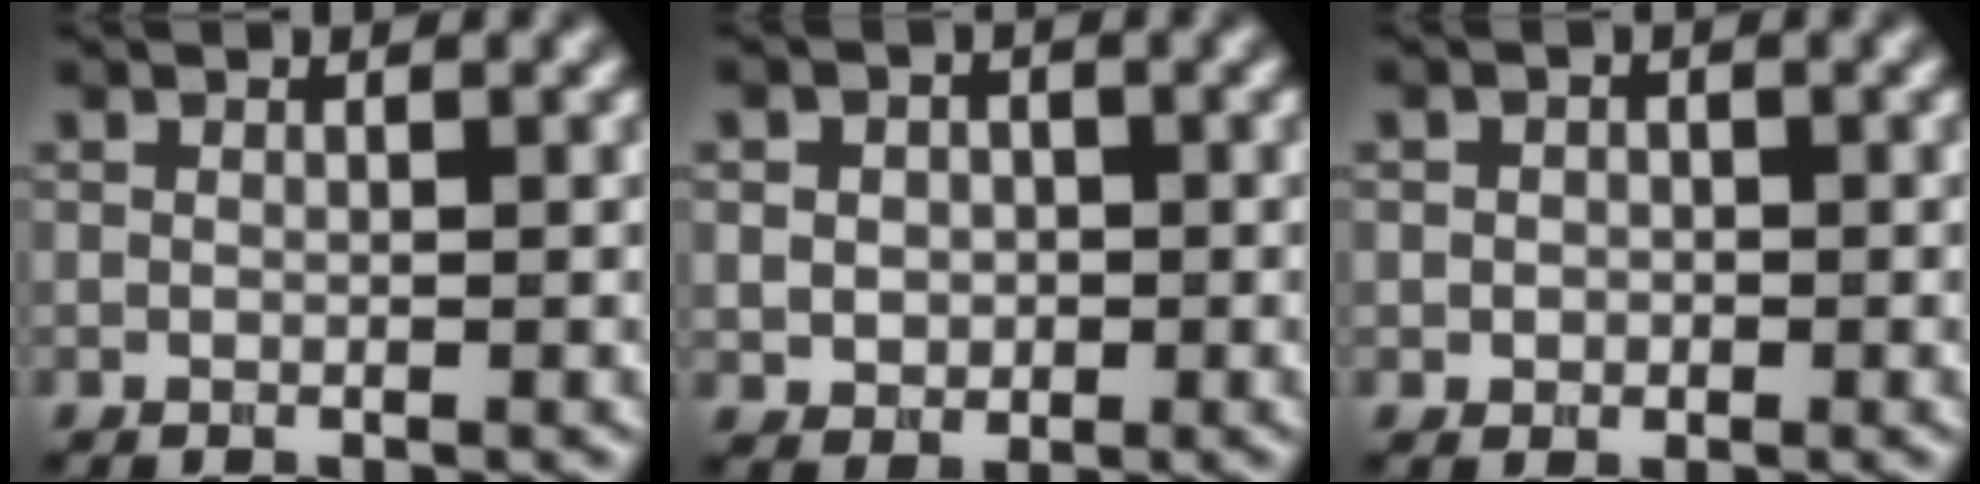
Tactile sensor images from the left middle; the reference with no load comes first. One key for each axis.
{"total": 3.0, "fx": 0.2, "fy": 2.6, "fz": 1.5, "tx": -0.020, "ty": 0.007, "tz": -0.009}
{"total": 1.3, "fx": -0.1, "fy": 1.2, "fz": 0.4, "tx": 0.002, "ty": -0.003, "tz": -0.004}